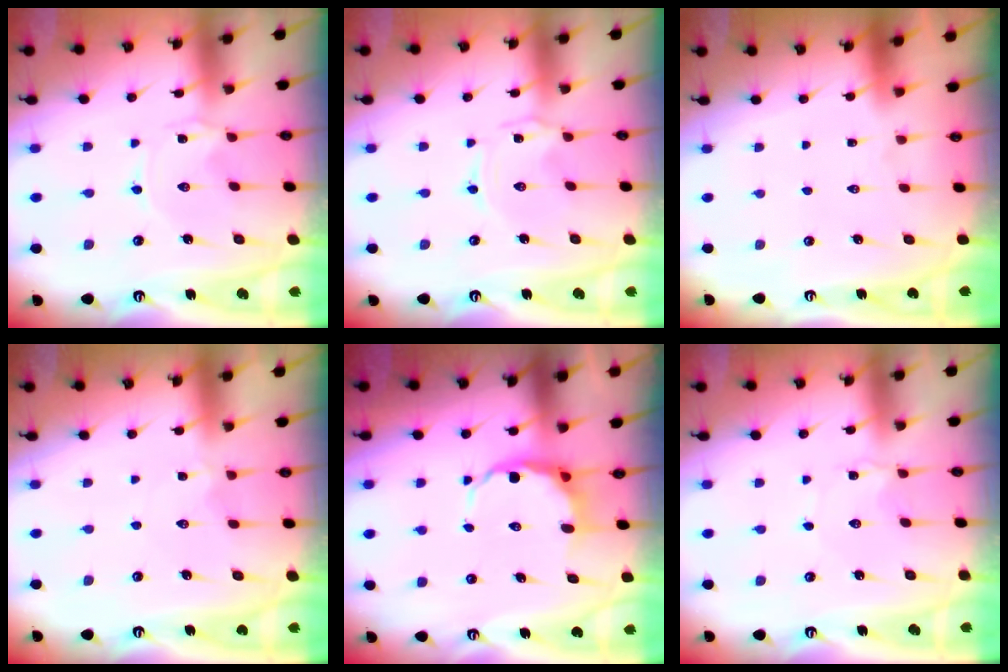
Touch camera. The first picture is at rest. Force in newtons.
{"total": 0.6, "press": 0.5, "slide": 0.2}
{"total": 1.6, "press": 1.6, "slide": 0.1}
{"total": 2.4, "press": 2.4, "slide": 0.4}
{"total": 7.8, "press": 7.6, "slide": 1.8}
{"total": 2.5, "press": 2.5, "slide": 0.3}